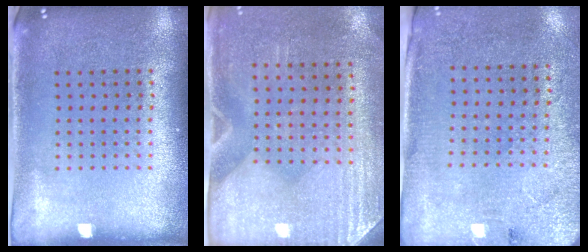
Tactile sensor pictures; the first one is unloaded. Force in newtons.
{"total": 2.9, "press": 2.5, "slide": 1.4}
{"total": 2.7, "press": 2.3, "slide": 1.5}